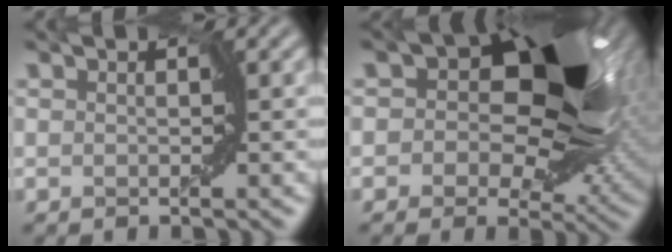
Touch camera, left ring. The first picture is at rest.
{"total": 16.1, "force": [4.9, 9.7, 11.9], "torque": [-0.141, 0.043, 0.060]}